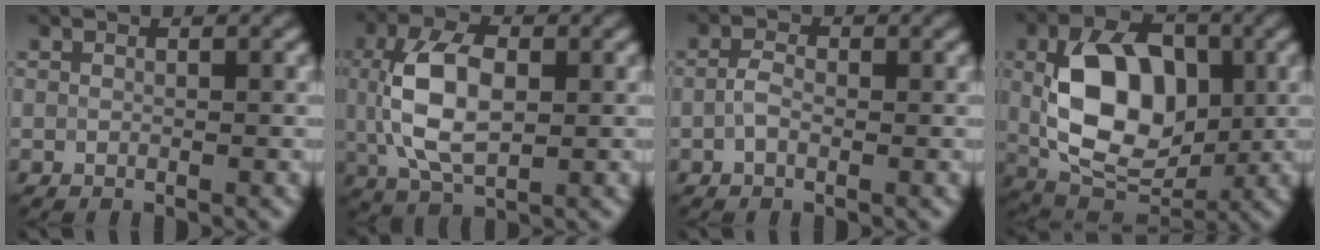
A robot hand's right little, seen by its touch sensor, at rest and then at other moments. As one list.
[{"total": 7.9, "force": [1.3, 4.4, 6.4], "torque": [-0.130, 0.004, 0.022]}, {"total": 1.1, "force": [-0.2, 0.7, 0.9], "torque": [-0.017, 0.004, -0.009]}, {"total": 10.4, "force": [1.6, 6.7, 7.7], "torque": [-0.144, -0.004, 0.036]}]